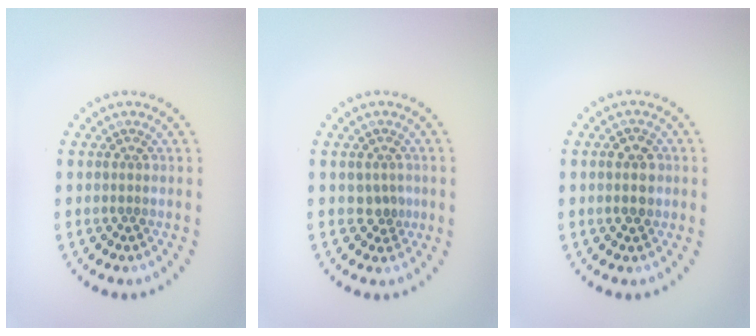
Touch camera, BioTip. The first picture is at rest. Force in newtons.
{"total": 1.4, "press": 1.2, "slide": 0.6}
{"total": 2.5, "press": 2.5, "slide": 0.2}